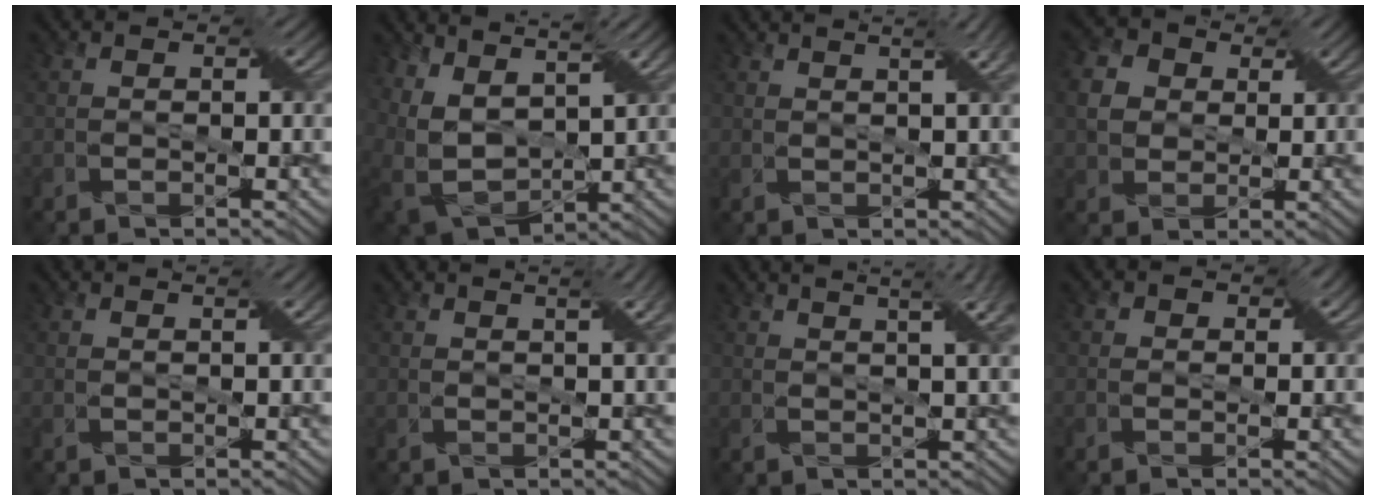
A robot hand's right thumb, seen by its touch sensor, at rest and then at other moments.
{"total": 9.9, "force": [4.9, 5.3, 6.7], "torque": [-0.184, 0.003, 0.096]}
{"total": 5.4, "force": [3.1, 1.2, 4.2], "torque": [-0.058, 0.026, 0.028]}
{"total": 5.7, "force": [1.3, 4.9, 2.6], "torque": [-0.078, 0.008, 0.015]}
{"total": 1.4, "force": [1.2, 0.1, 0.8], "torque": [-0.015, -0.003, 0.016]}
{"total": 4.5, "force": [2.6, 0.9, 3.6], "torque": [-0.051, 0.017, 0.025]}
{"total": 8.3, "force": [4.7, 2.2, 6.4], "torque": [-0.074, 0.041, 0.041]}
{"total": 1.8, "force": [0.8, 1.5, 0.6], "torque": [-0.007, -0.002, 0.005]}